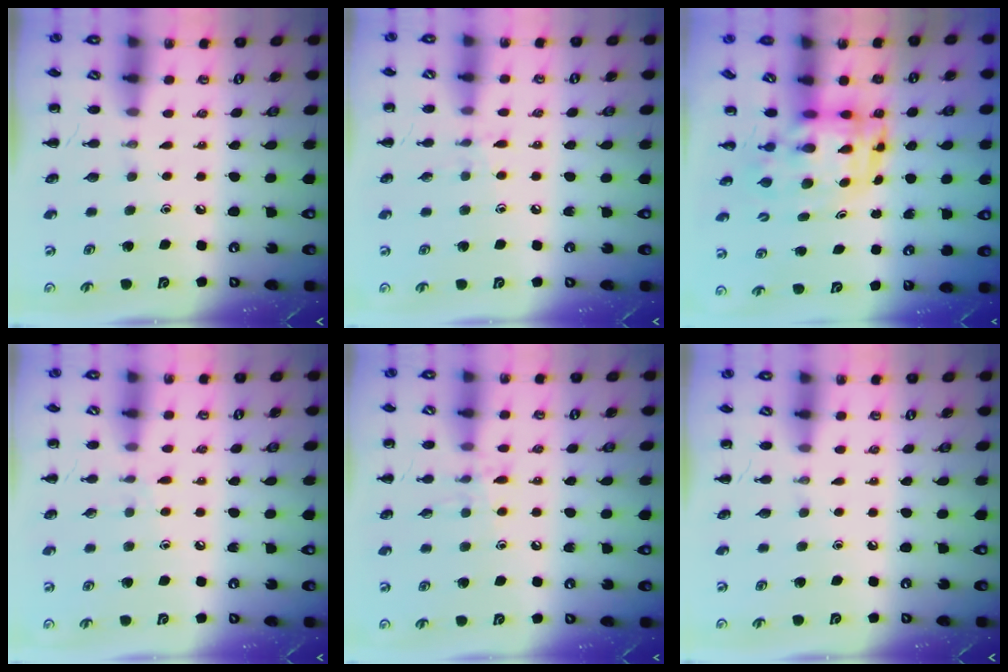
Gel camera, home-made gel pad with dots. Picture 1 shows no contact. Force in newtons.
{"total": 6.2, "press": 5.9, "slide": 1.9}
{"total": 3.9, "press": 3.8, "slide": 0.8}
{"total": 5.4, "press": 4.9, "slide": 2.4}
{"total": 7.5, "press": 7.4, "slide": 1.5}
{"total": 0.0}